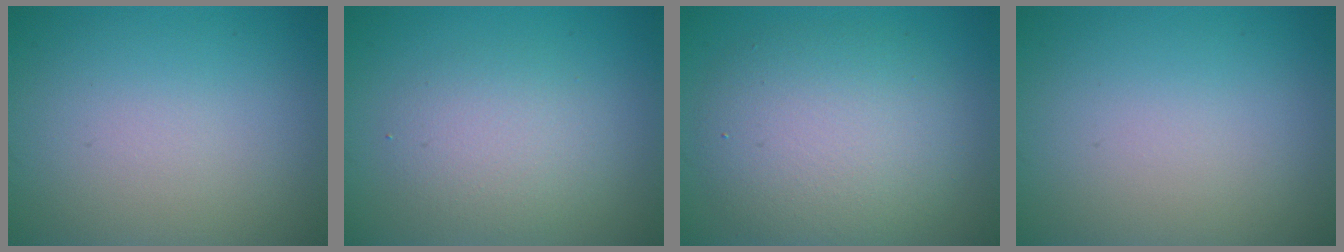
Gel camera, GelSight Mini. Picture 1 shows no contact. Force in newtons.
{"total": 3.0, "press": 3.0, "slide": 0.2}
{"total": 6.7, "press": 6.7, "slide": 0.8}
{"total": 0.0}